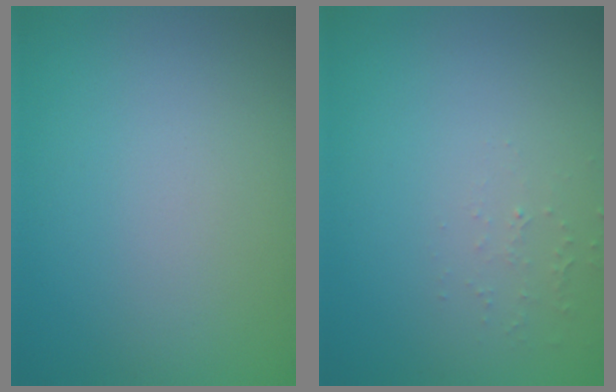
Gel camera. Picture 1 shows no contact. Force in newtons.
{"total": 0.8, "press": 0.8, "slide": 0.3}